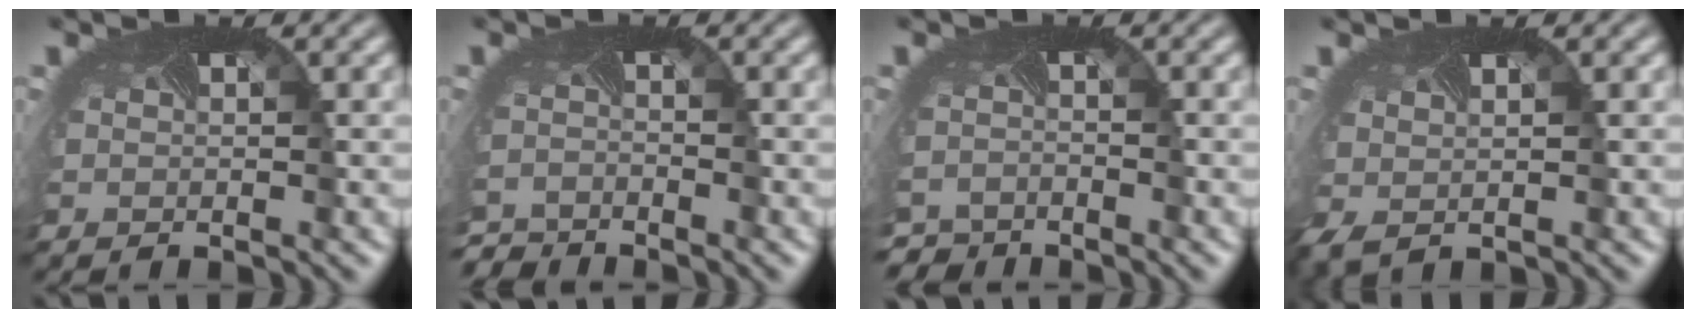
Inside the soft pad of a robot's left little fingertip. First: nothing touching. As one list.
[{"total": 3.2, "force": [-3.2, 0.2, -0.4], "torque": [-0.003, -0.022, -0.064]}, {"total": 3.5, "force": [-3.4, 1.0, 0.0], "torque": [-0.005, -0.026, -0.062]}, {"total": 1.5, "force": [0.0, 0.9, 1.1], "torque": [-0.040, -0.006, 0.009]}]